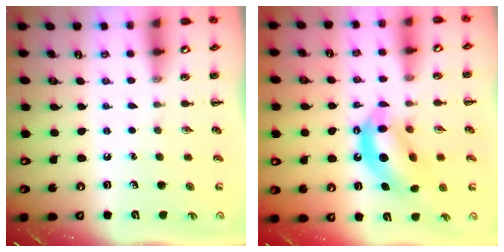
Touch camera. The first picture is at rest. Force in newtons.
{"total": 12.0, "press": 11.5, "slide": 3.3}